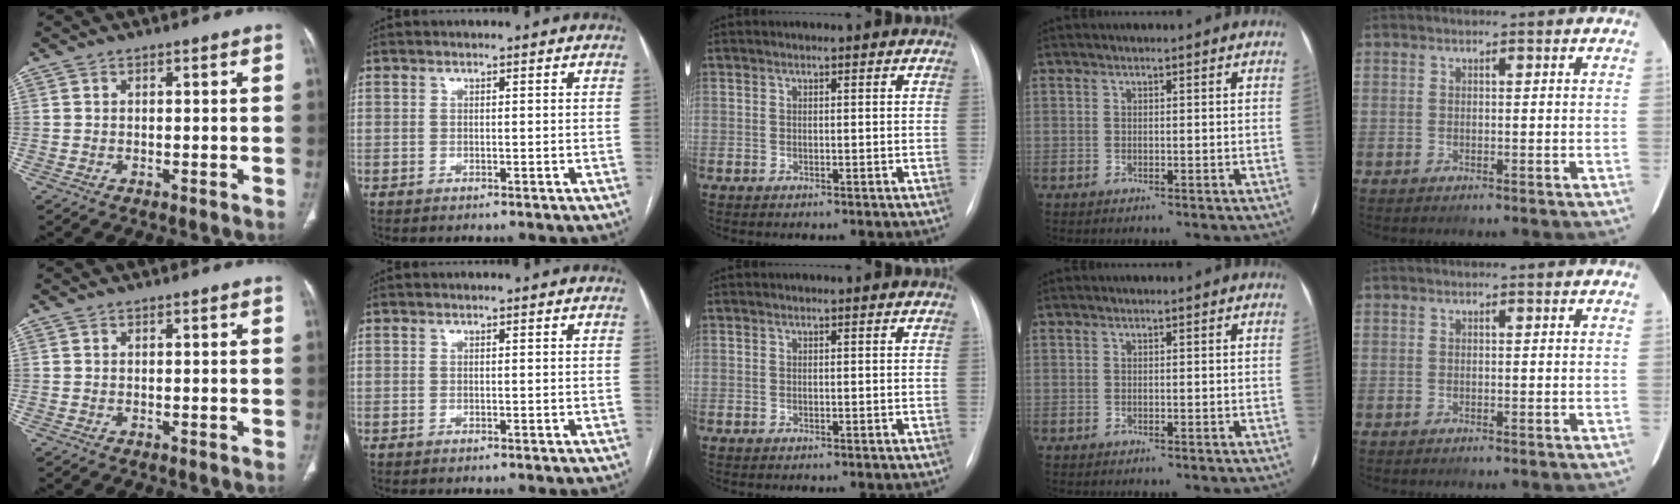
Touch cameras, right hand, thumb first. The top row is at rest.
{}